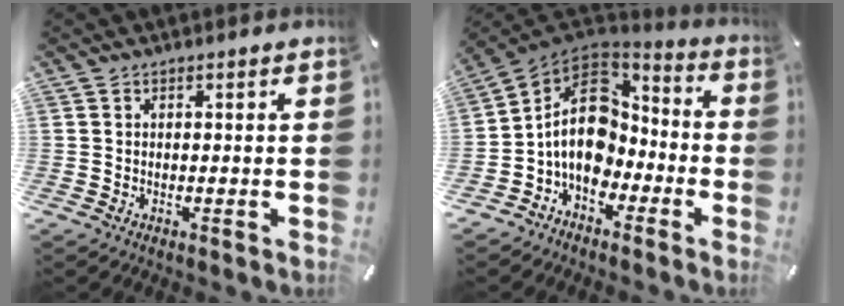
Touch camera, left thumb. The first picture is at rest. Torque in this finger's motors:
{"motor_torque": [1.13, 1.94, 1.11, 0.96, 0.20]}